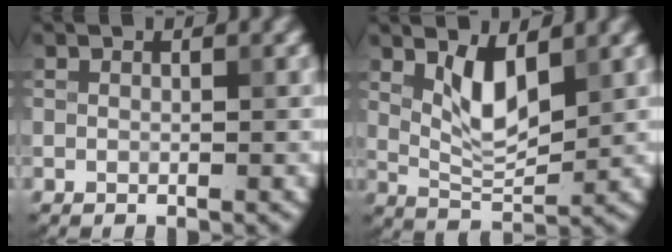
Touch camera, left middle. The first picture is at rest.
{"total": 4.2, "force": [1.7, 1.6, 3.5], "torque": [-0.073, -0.006, 0.035]}